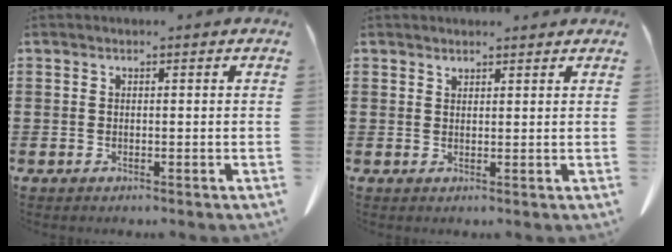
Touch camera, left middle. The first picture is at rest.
{"total": 1.3, "force": [1.2, 0.3, 0.1], "torque": [-0.005, 0.000, 0.024]}